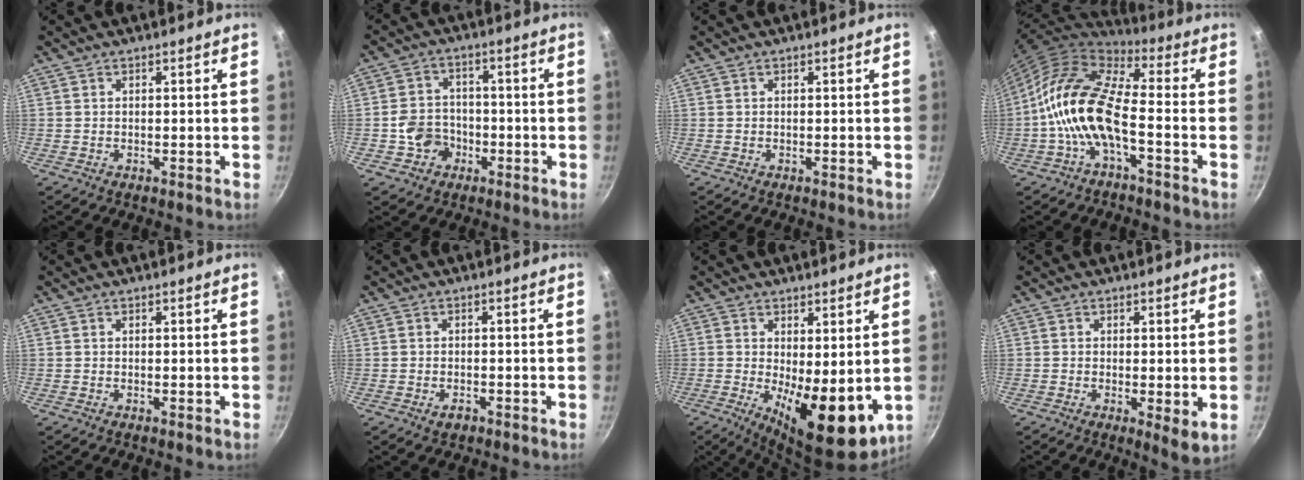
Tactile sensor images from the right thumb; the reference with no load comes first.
{"total": 6.7, "force": [-2.4, 5.8, 2.4], "torque": [-0.021, 0.034, -0.043]}
{"total": 0.0}
{"total": 14.6, "force": [-3.2, 6.2, 12.8], "torque": [-0.241, 0.037, -0.075]}
{"total": 0.0}
{"total": 1.9, "force": [-1.1, 1.2, 1.1], "torque": [-0.018, 0.007, -0.018]}
{"total": 12.3, "force": [-0.9, 4.9, 11.2], "torque": [-0.139, -0.019, -0.001]}
{"total": 4.3, "force": [-0.3, 1.3, 4.0], "torque": [-0.062, -0.018, -0.003]}